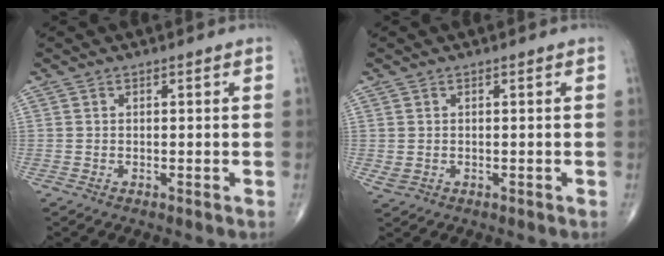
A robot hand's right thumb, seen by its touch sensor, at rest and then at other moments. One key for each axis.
{"total": 1.4, "fx": -0.1, "fy": 1.1, "fz": 0.9, "tx": -0.022, "ty": 0.001, "tz": 0.005}